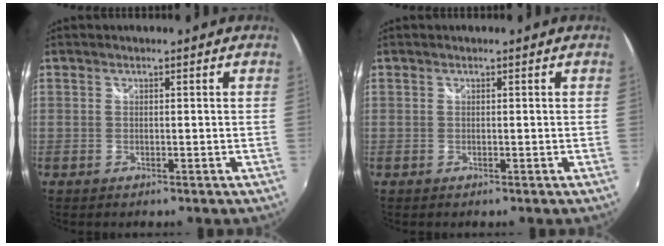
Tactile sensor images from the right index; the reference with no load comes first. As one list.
[{"total": 0.0}]